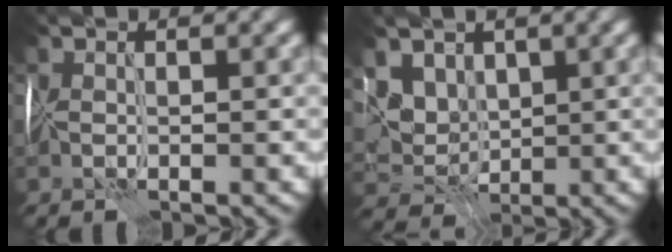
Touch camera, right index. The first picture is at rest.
{"total": 5.1, "force": [2.7, 3.6, 2.4], "torque": [-0.051, 0.009, 0.050]}